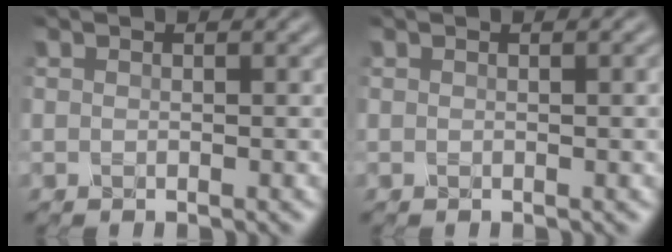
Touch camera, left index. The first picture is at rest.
{"total": 1.9, "force": [0.6, 0.7, 1.7], "torque": [-0.019, 0.003, 0.009]}